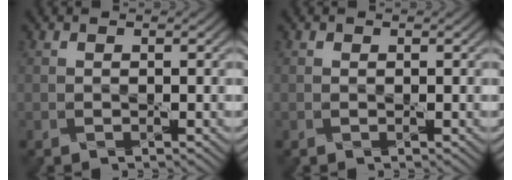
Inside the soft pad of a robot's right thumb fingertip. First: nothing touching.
{"total": 0.0}